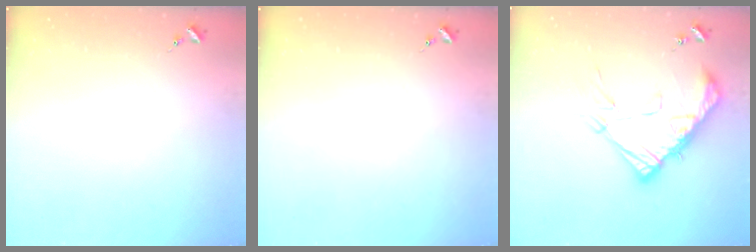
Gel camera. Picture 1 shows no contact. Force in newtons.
{"total": 0.0}
{"total": 19.5, "press": 19.4, "slide": 1.8}